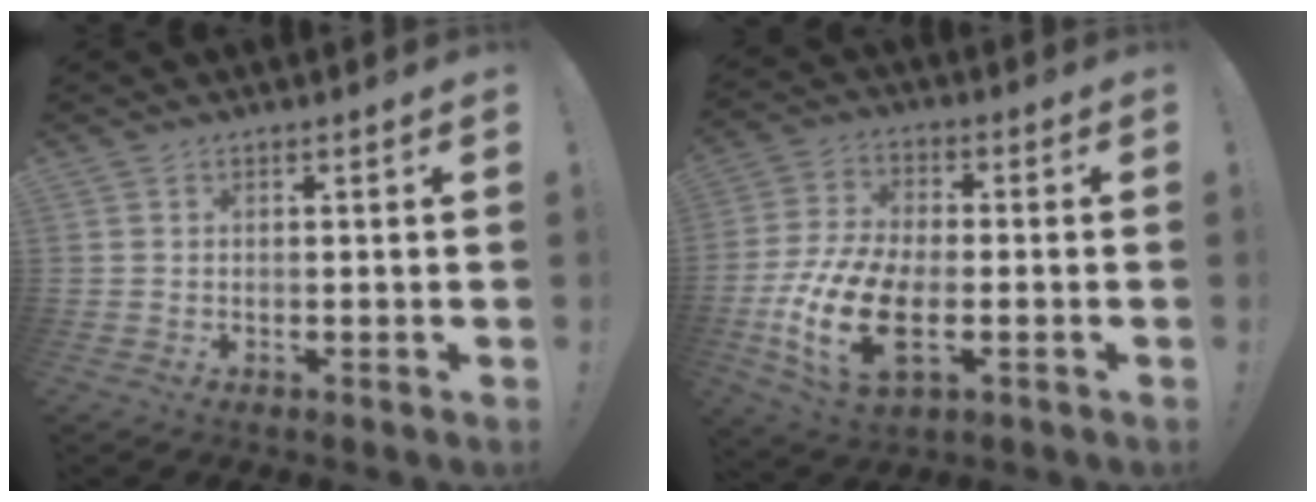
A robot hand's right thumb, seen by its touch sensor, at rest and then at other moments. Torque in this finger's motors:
{"motor_torque": [1.49, 2.09, 1.57, -1.20, 0.17]}